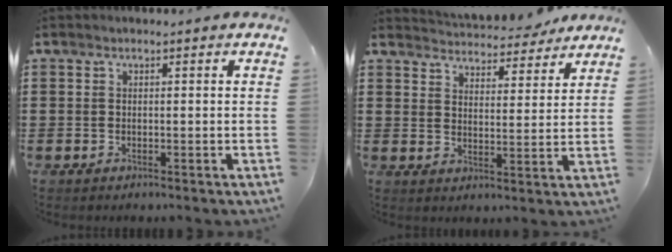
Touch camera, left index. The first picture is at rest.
{"total": 4.6, "force": [4.6, 0.7, 0.2], "torque": [-0.026, -0.024, 0.081]}